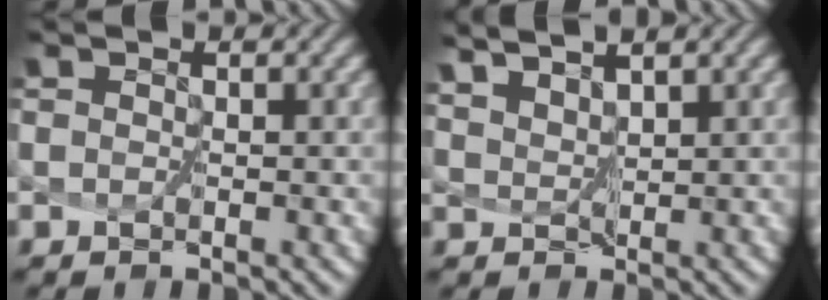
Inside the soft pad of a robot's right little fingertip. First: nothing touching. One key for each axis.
{"total": 3.3, "fx": 3.1, "fy": 0.5, "fz": 1.0, "tx": -0.027, "ty": 0.002, "tz": 0.053}